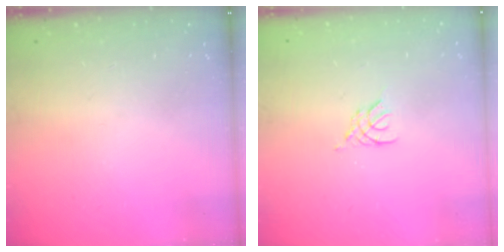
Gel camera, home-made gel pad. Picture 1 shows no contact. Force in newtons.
{"total": 2.4, "press": 2.3, "slide": 0.5}